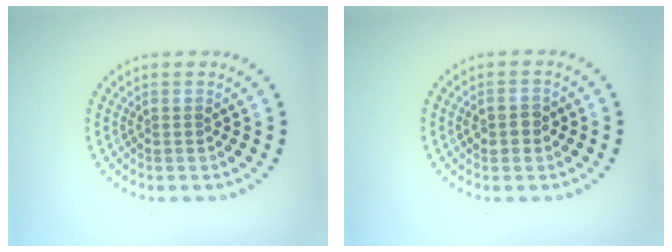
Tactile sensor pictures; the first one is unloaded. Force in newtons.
{"total": 1.8, "press": 1.8, "slide": 0.2}